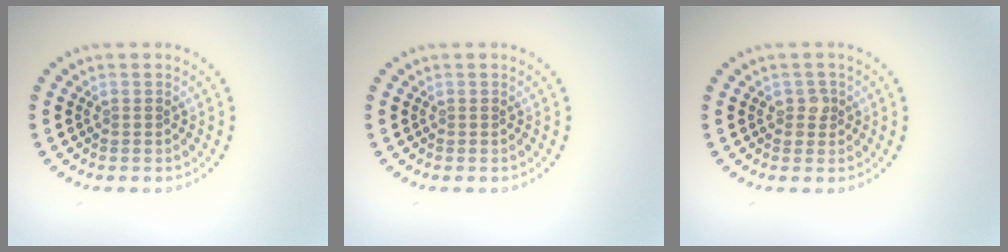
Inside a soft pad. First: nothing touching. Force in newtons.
{"total": 0.0}
{"total": 1.2, "press": 1.1, "slide": 0.4}